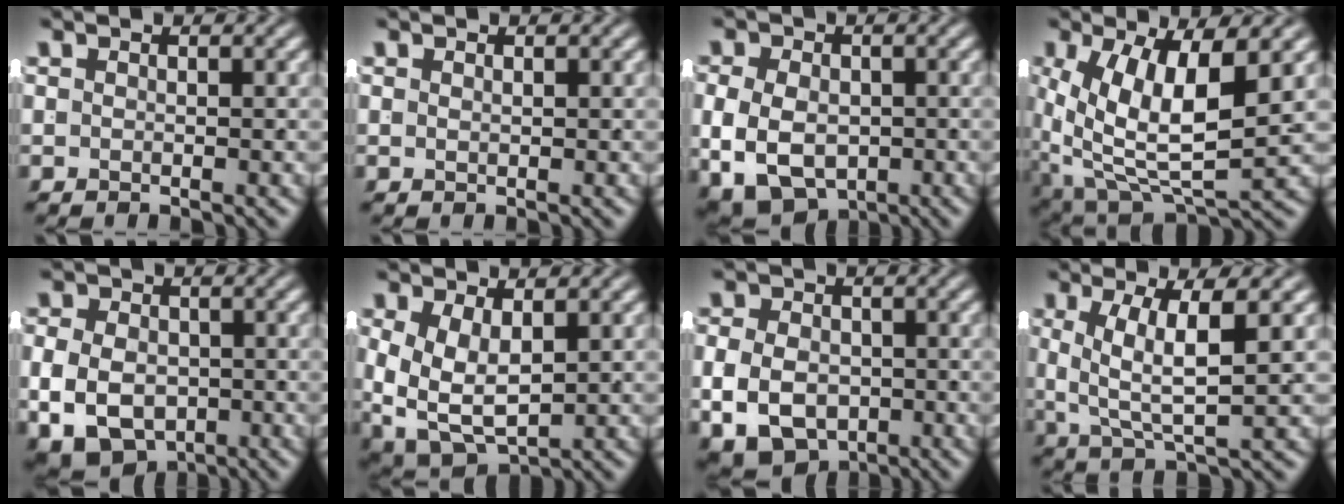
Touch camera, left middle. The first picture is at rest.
{"total": 0.7, "force": [0.2, -0.7, 0.0], "torque": [0.007, -0.003, 0.007]}
{"total": 8.9, "force": [-2.6, 7.1, 4.6], "torque": [-0.105, -0.043, -0.026]}
{"total": 10.3, "force": [-0.9, 6.2, 8.2], "torque": [-0.156, -0.050, 0.012]}
{"total": 9.0, "force": [-3.0, 7.2, 4.5], "torque": [-0.098, -0.042, -0.035]}
{"total": 7.7, "force": [-1.8, 6.0, 4.6], "torque": [-0.119, -0.057, -0.001]}
{"total": 8.2, "force": [-3.0, 6.4, 4.1], "torque": [-0.083, -0.038, -0.035]}
{"total": 4.7, "force": [0.5, 1.2, 4.5], "torque": [-0.077, -0.015, 0.023]}